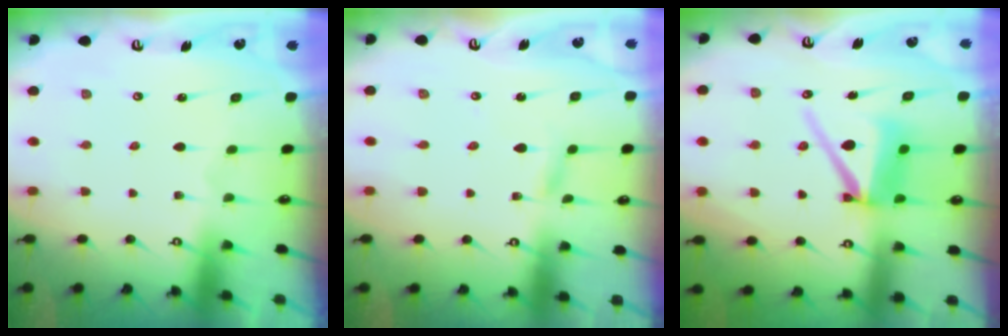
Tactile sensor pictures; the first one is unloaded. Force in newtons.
{"total": 2.1, "press": 2.1, "slide": 0.2}
{"total": 9.9, "press": 9.8, "slide": 1.2}